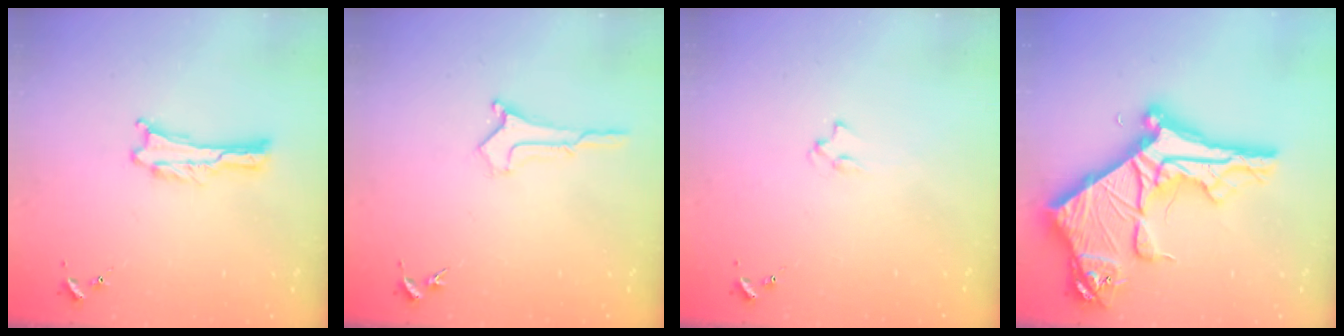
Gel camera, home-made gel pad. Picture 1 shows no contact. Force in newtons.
{"total": 0.6, "press": 0.6, "slide": 0.1}
{"total": 1.3, "press": 1.3, "slide": 0.3}
{"total": 13.5, "press": 13.4, "slide": 1.4}